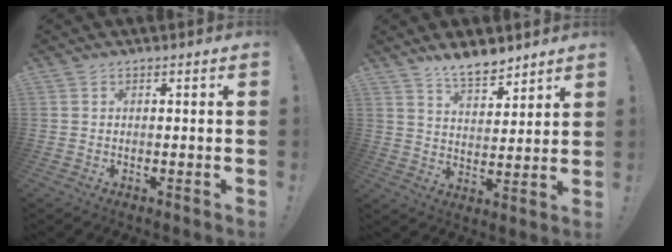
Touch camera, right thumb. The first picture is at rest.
{"total": 8.7, "force": [7.4, 3.2, 3.3], "torque": [-0.048, -0.048, 0.137]}